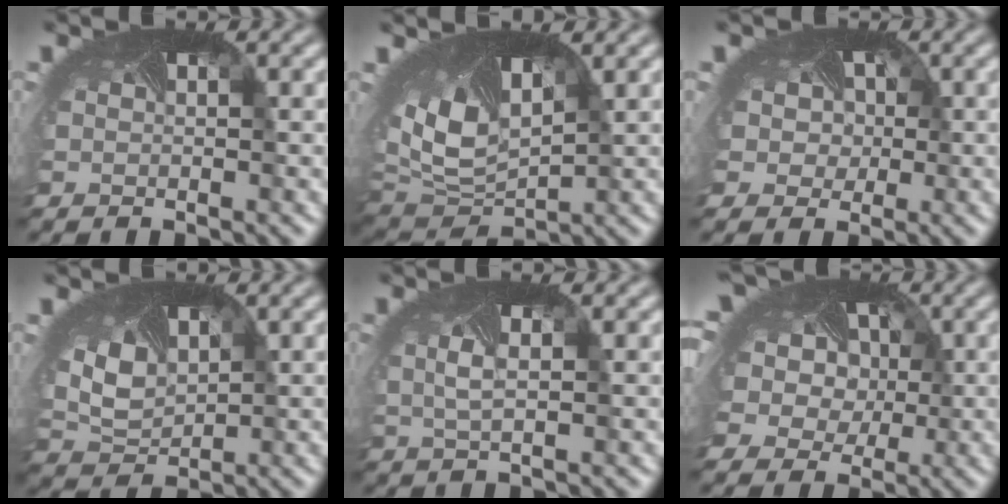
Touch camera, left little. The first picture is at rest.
{"total": 8.2, "force": [1.4, 5.0, 6.3], "torque": [-0.148, -0.022, 0.039]}
{"total": 4.9, "force": [0.9, 4.3, 2.0], "torque": [-0.038, -0.002, -0.006]}
{"total": 3.9, "force": [0.9, 3.0, 2.4], "torque": [-0.077, -0.020, 0.033]}
{"total": 1.5, "force": [0.0, 0.2, 1.5], "torque": [-0.053, -0.012, 0.005]}
{"total": 15.3, "force": [4.4, 11.0, 9.6], "torque": [-0.193, 0.028, 0.052]}